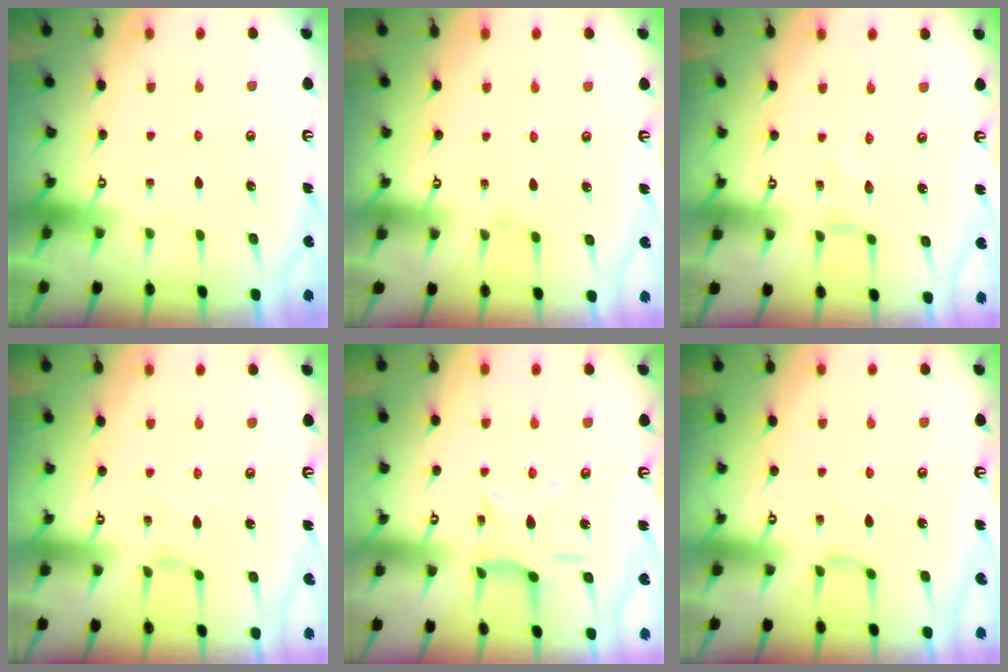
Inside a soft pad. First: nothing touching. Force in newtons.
{"total": 1.2, "press": 1.1, "slide": 0.3}
{"total": 0.0}
{"total": 0.6, "press": 0.6, "slide": 0.2}
{"total": 9.7, "press": 9.6, "slide": 0.7}
{"total": 2.1, "press": 2.0, "slide": 0.5}